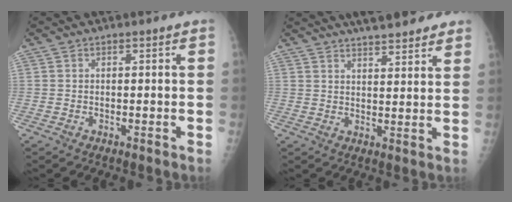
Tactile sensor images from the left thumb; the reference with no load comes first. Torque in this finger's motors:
{"motor_torque": [1.42, -0.81, 1.20, -0.88, 0.00]}